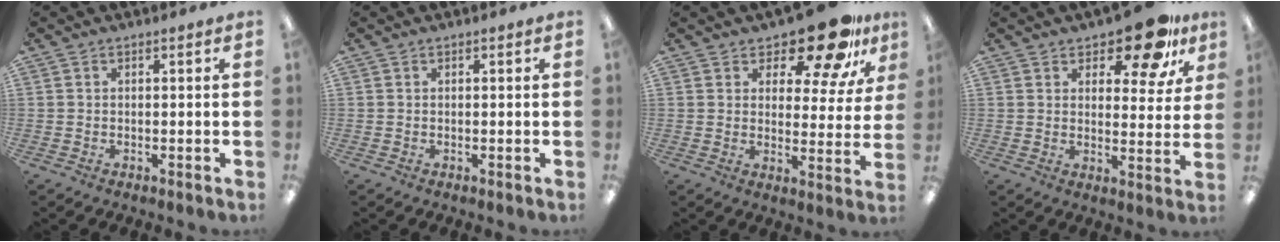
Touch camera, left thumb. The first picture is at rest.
{"total": 0.0}
{"total": 15.2, "force": [11.6, 5.9, 7.9], "torque": [-0.116, -0.075, 0.198]}
{"total": 12.8, "force": [9.1, 5.2, 7.4], "torque": [-0.090, -0.053, 0.154]}